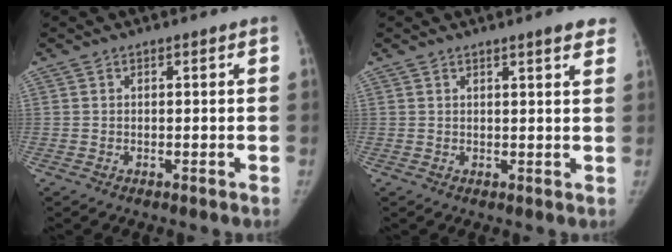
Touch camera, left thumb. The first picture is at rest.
{"total": 4.4, "force": [3.1, 0.7, 2.9], "torque": [-0.017, -0.005, 0.033]}